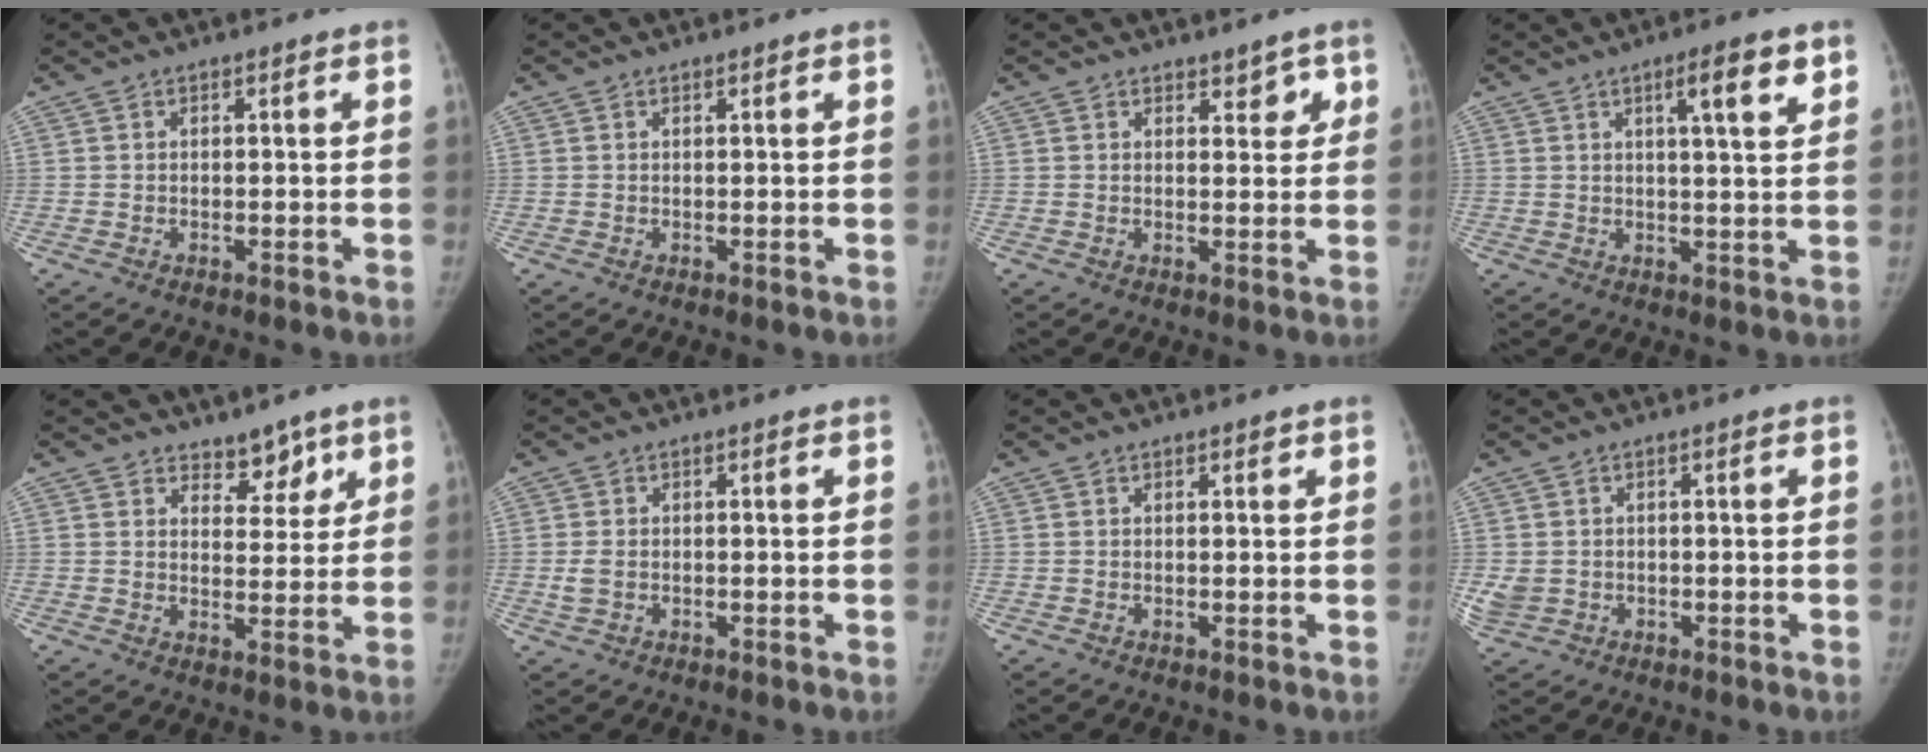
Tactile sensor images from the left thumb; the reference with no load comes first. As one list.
[{"total": 0.0}, {"total": 3.5, "force": [2.2, 2.0, 1.9], "torque": [0.005, -0.012, 0.031]}, {"total": 7.2, "force": [3.7, 1.2, 6.1], "torque": [-0.082, -0.017, 0.053]}, {"total": 5.3, "force": [4.1, 3.0, 1.7], "torque": [0.015, -0.028, 0.063]}, {"total": 2.2, "force": [-0.2, 1.5, 1.5], "torque": [-0.039, 0.000, -0.005]}, {"total": 0.6, "force": [0.5, 0.2, 0.3], "torque": [-0.001, -0.003, 0.006]}, {"total": 3.4, "force": [-0.3, 3.0, 1.6], "torque": [-0.034, 0.001, 0.003]}]